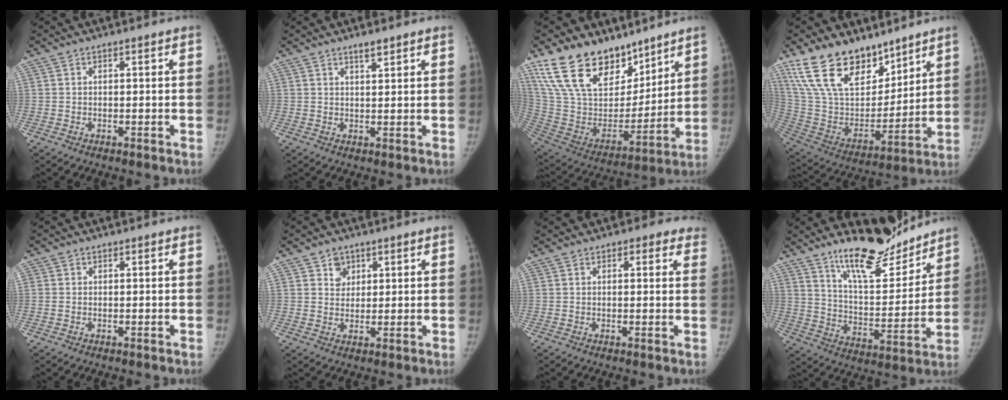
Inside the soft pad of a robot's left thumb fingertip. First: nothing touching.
{"total": 2.3, "force": [1.8, 0.6, 1.2], "torque": [-0.014, -0.013, 0.031]}
{"total": 23.9, "force": [17.2, 12.6, 10.9], "torque": [-0.170, -0.072, 0.322]}
{"total": 21.6, "force": [15.2, 11.1, 10.6], "torque": [-0.155, -0.061, 0.293]}
{"total": 0.6, "force": [-0.1, 0.5, 0.3], "torque": [-0.004, 0.001, -0.003]}
{"total": 3.4, "force": [1.8, 2.8, 0.7], "torque": [0.014, -0.010, 0.030]}
{"total": 5.2, "force": [3.8, 2.8, 2.3], "torque": [0.017, -0.007, 0.030]}
{"total": 16.5, "force": [13.7, 4.7, 7.9], "torque": [-0.084, -0.102, 0.230]}